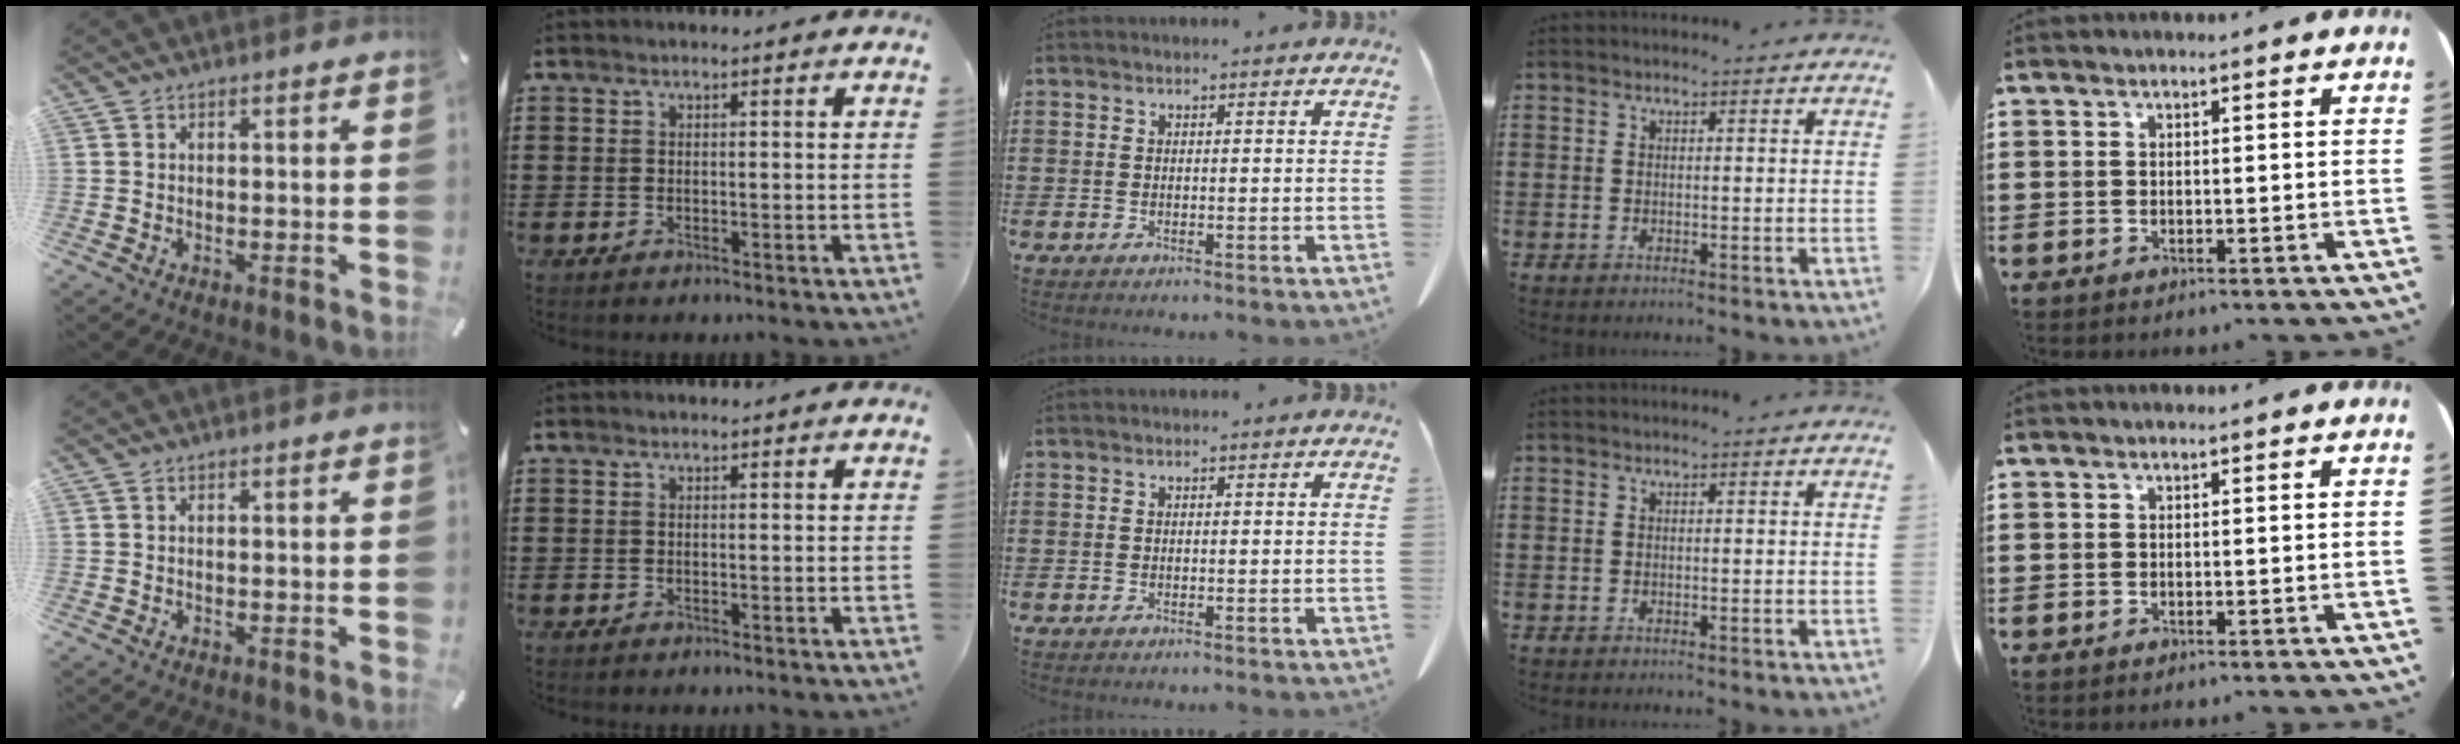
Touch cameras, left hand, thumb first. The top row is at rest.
{}